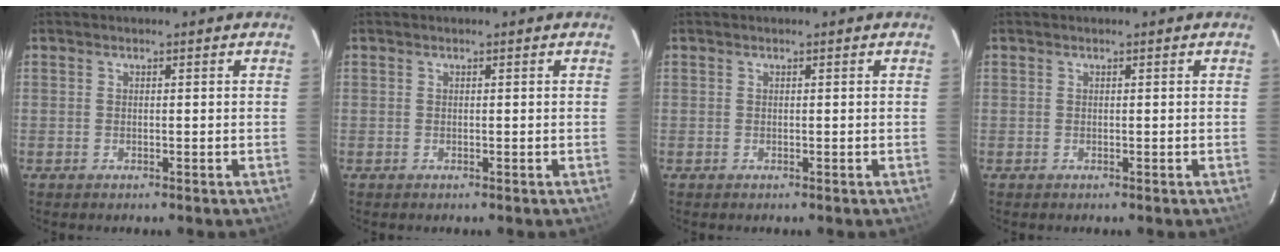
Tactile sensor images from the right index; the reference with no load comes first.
{"total": 0.0}
{"total": 0.0}
{"total": 0.0}